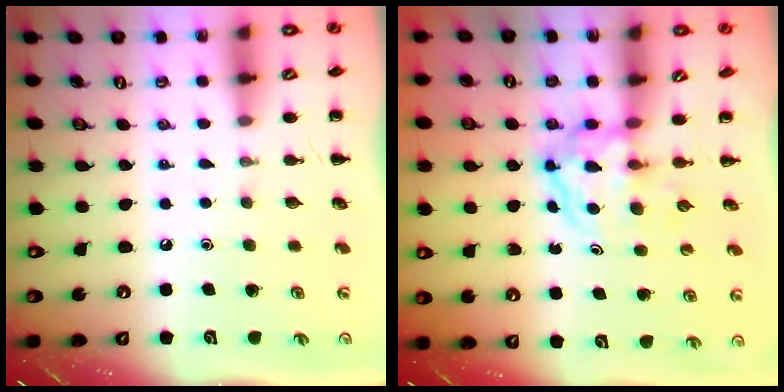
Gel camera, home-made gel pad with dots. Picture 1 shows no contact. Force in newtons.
{"total": 3.8, "press": 3.7, "slide": 0.4}